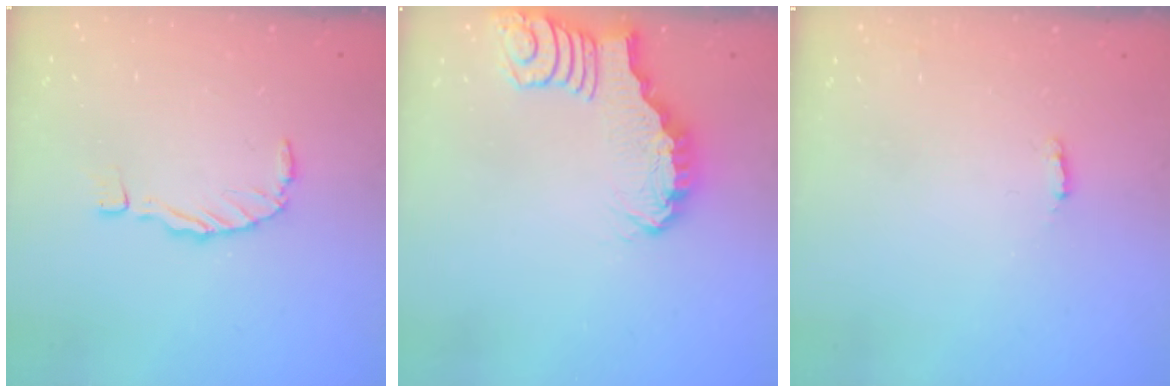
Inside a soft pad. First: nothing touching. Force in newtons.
{"total": 2.4, "press": 2.4, "slide": 0.2}
{"total": 2.3, "press": 2.2, "slide": 0.5}